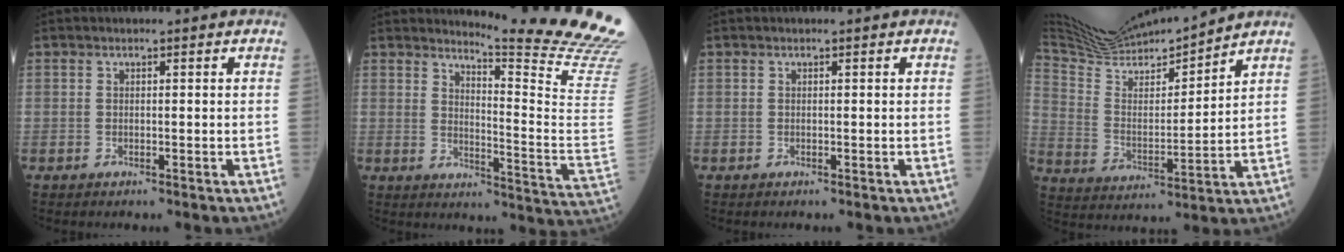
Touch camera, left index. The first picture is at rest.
{"total": 19.1, "force": [18.2, -3.0, 5.1], "torque": [-0.083, -0.186, 0.203]}
{"total": 0.0}
{"total": 14.9, "force": [14.4, -0.1, 3.9], "torque": [-0.088, -0.002, 0.263]}